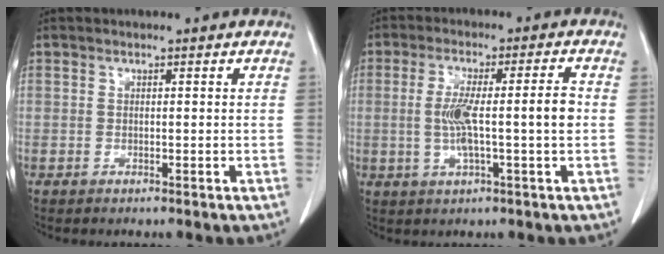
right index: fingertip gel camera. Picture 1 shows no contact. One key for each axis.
{"total": 8.3, "fx": -0.5, "fy": 0.4, "fz": 8.3, "tx": -0.155, "ty": 0.011, "tz": -0.009}